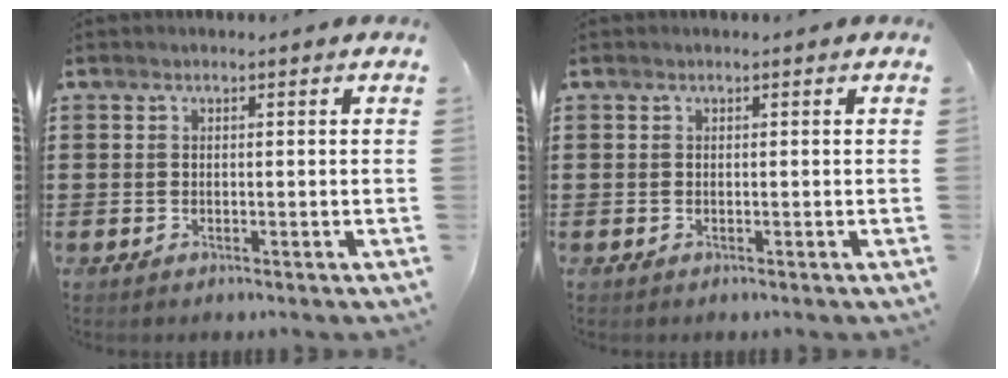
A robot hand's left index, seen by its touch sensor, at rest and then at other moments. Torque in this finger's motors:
{"motor_torque": [-0.03, -0.03, 0.00, 0.00]}